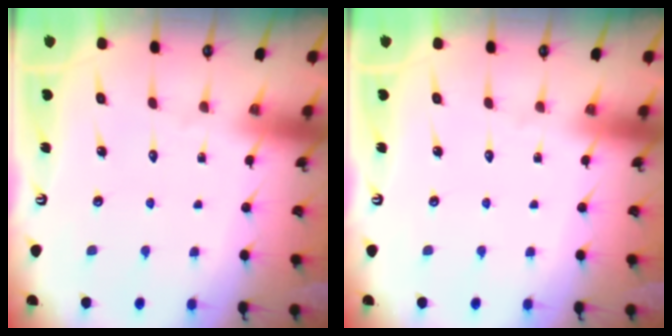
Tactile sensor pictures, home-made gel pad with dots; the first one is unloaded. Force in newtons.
{"total": 0.0}